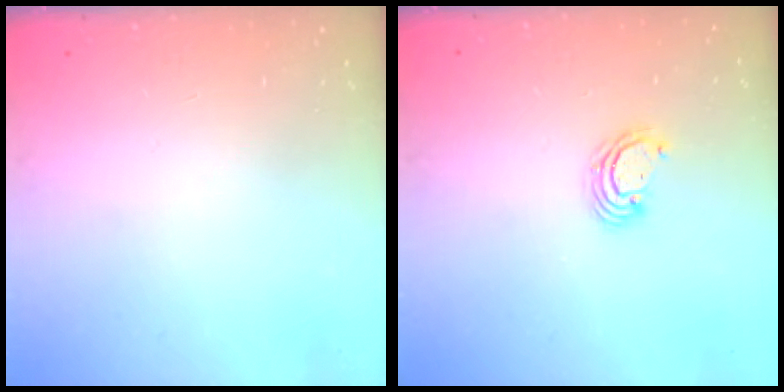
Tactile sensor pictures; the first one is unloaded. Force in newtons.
{"total": 3.2, "press": 3.2, "slide": 0.1}